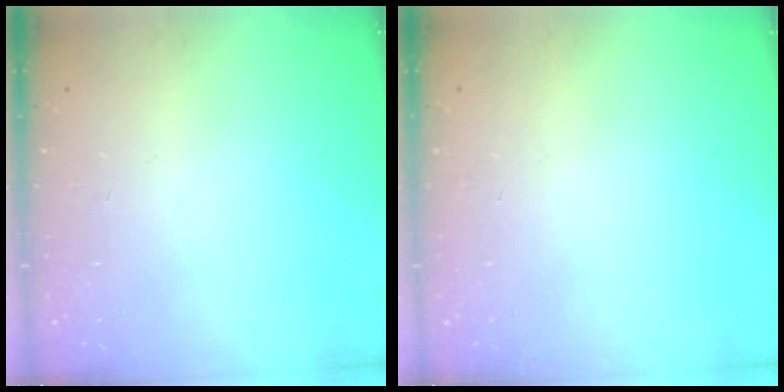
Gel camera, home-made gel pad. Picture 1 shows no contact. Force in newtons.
{"total": 0.0}